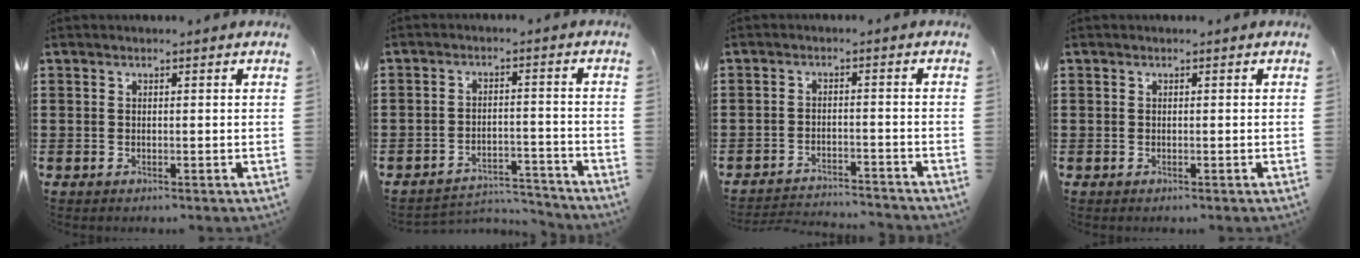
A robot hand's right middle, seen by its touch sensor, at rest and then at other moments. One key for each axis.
{"total": 4.1, "fx": -4.0, "fy": 0.8, "fz": 0.2, "tx": -0.015, "ty": 0.000, "tz": -0.087}
{"total": 3.1, "fx": -3.0, "fy": 0.1, "fz": 0.3, "tx": -0.010, "ty": -0.001, "tz": -0.064}
{"total": 0.0}